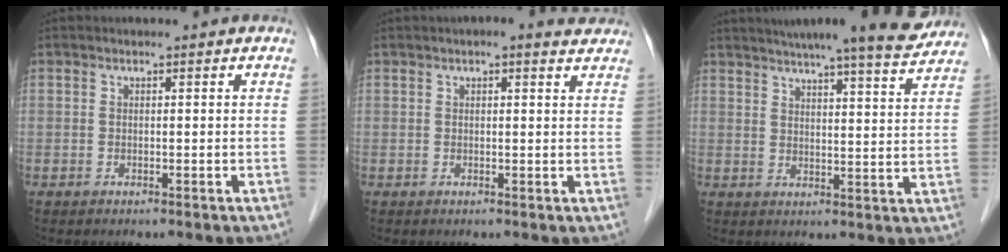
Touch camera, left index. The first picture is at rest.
{"total": 4.1, "force": [3.4, 1.1, 2.1], "torque": [-0.026, 0.016, 0.033]}
{"total": 16.1, "force": [14.3, 0.8, 7.3], "torque": [-0.105, -0.004, 0.179]}